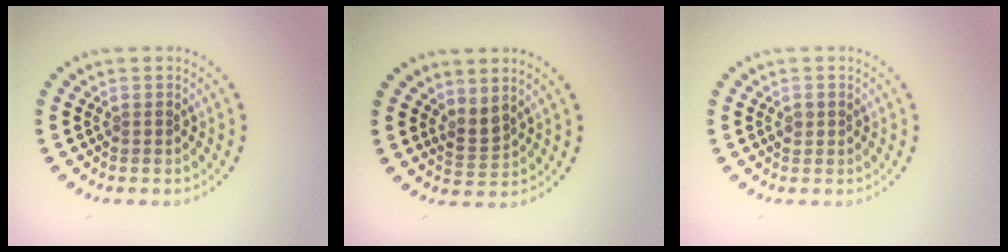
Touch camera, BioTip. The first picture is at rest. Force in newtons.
{"total": 1.8, "press": 1.4, "slide": 1.3}
{"total": 0.9, "press": 0.9, "slide": 0.1}